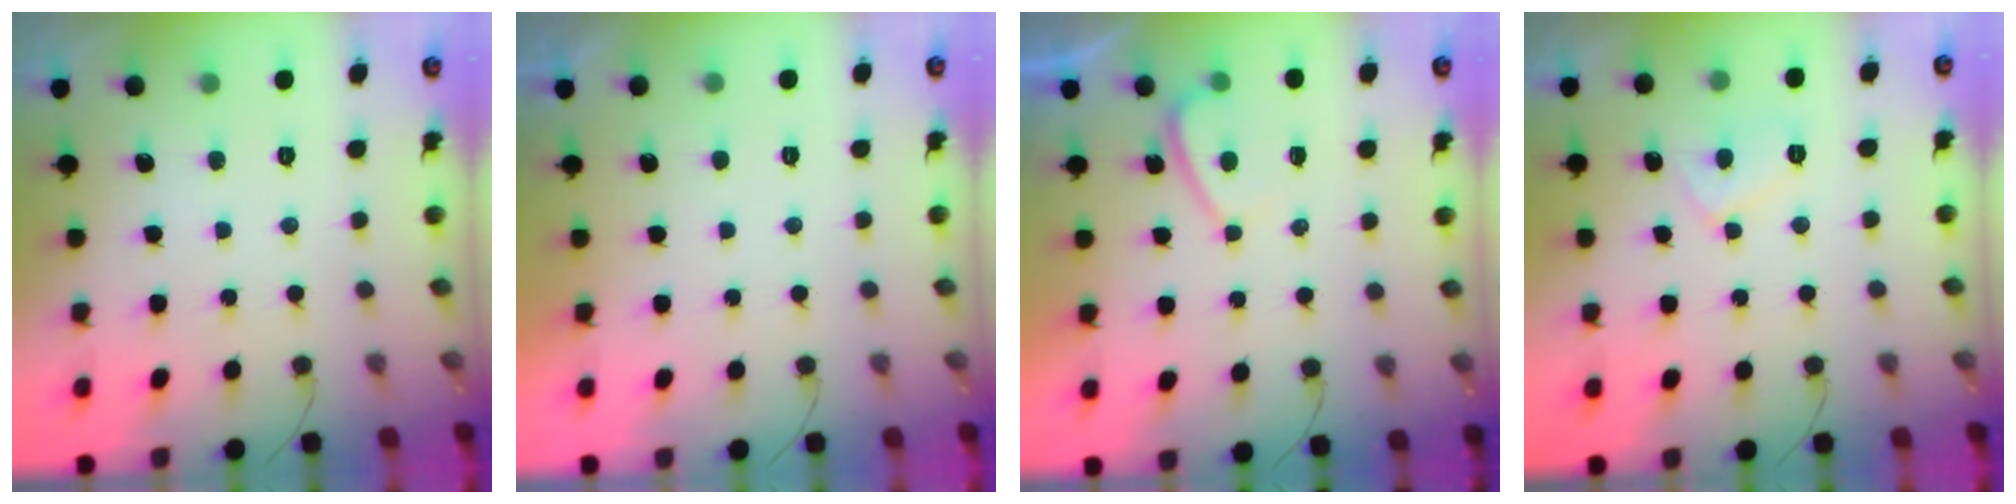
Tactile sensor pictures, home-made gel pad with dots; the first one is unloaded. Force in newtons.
{"total": 2.2, "press": 2.2, "slide": 0.4}
{"total": 1.9, "press": 1.8, "slide": 0.7}
{"total": 5.7, "press": 5.7, "slide": 0.5}